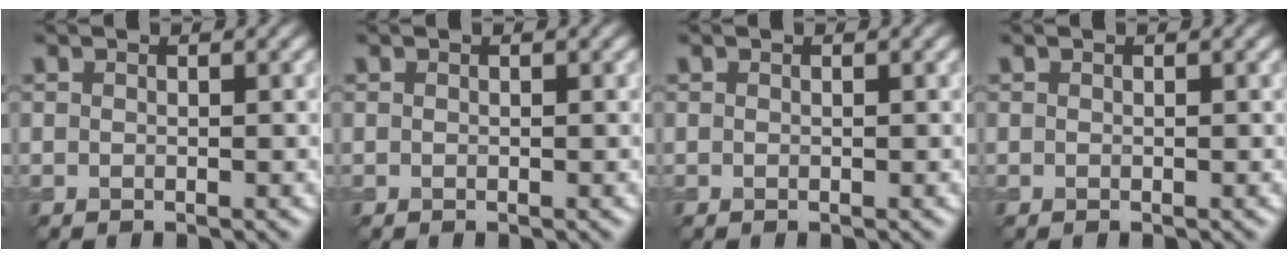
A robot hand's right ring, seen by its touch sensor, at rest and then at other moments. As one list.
[{"total": 0.0}, {"total": 0.0}, {"total": 0.0}]